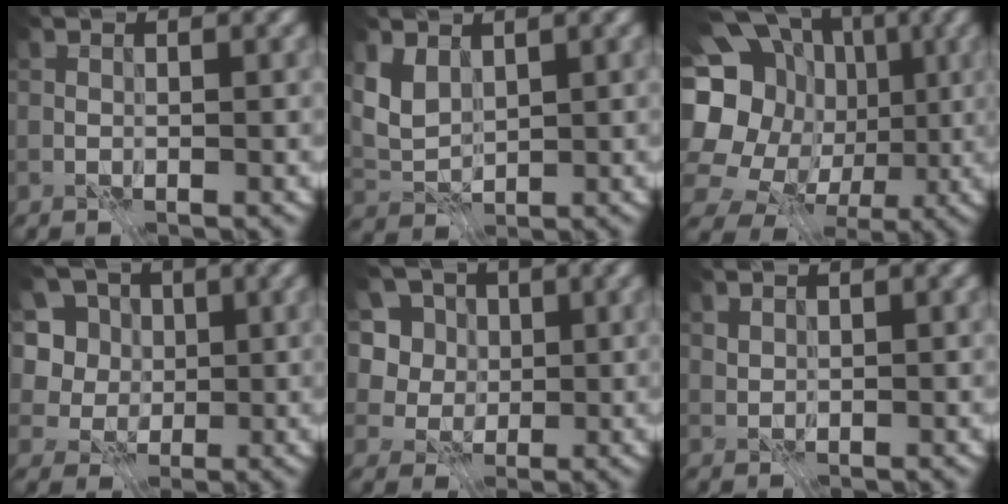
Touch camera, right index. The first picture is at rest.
{"total": 3.2, "force": [1.6, 2.1, 1.7], "torque": [-0.043, -0.004, 0.035]}
{"total": 20.4, "force": [0.5, 18.1, 9.4], "torque": [-0.221, 0.016, -0.010]}
{"total": 7.1, "force": [2.4, 6.0, 2.8], "torque": [-0.057, 0.000, 0.036]}
{"total": 7.9, "force": [3.0, 6.6, 3.1], "torque": [-0.066, 0.005, 0.042]}
{"total": 0.9, "force": [0.7, 0.5, 0.3], "torque": [-0.010, -0.001, 0.017]}